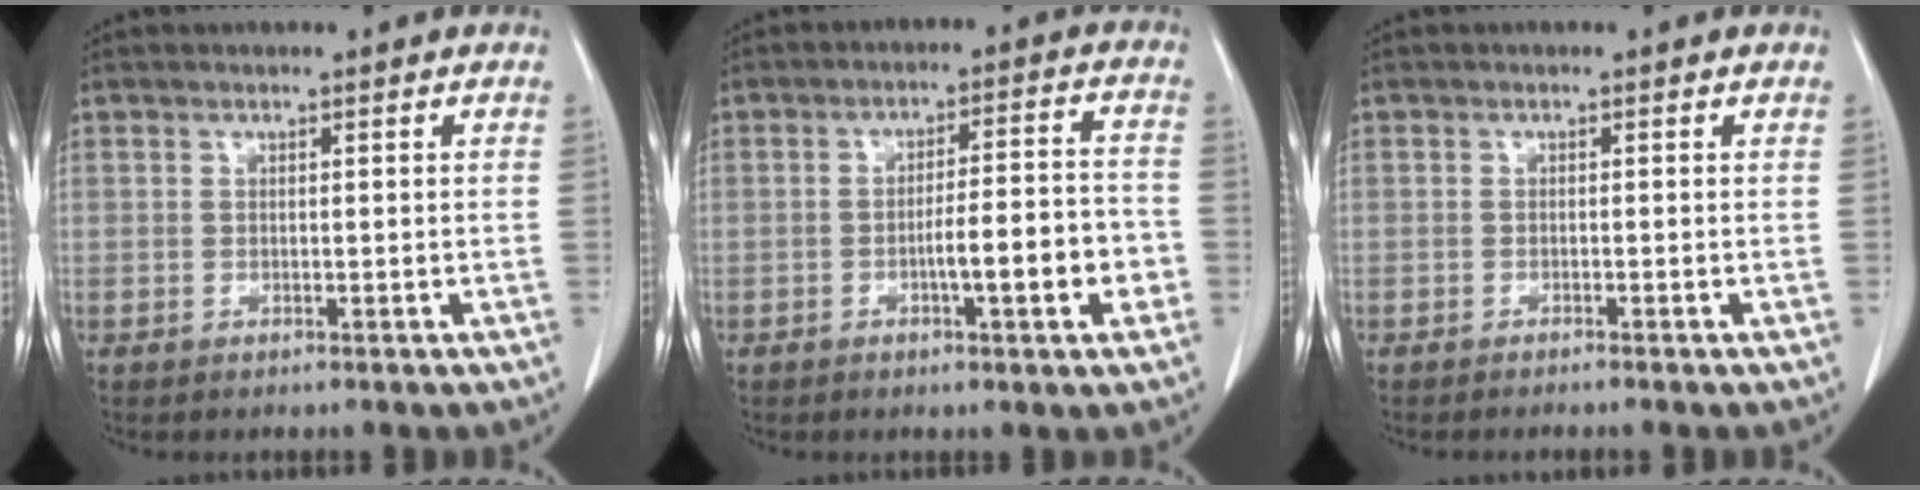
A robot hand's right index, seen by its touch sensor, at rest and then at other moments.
{"total": 8.6, "force": [-2.9, 1.1, 8.0], "torque": [-0.121, 0.016, -0.040]}
{"total": 1.6, "force": [-1.4, -0.3, 0.7], "torque": [-0.005, 0.003, -0.021]}